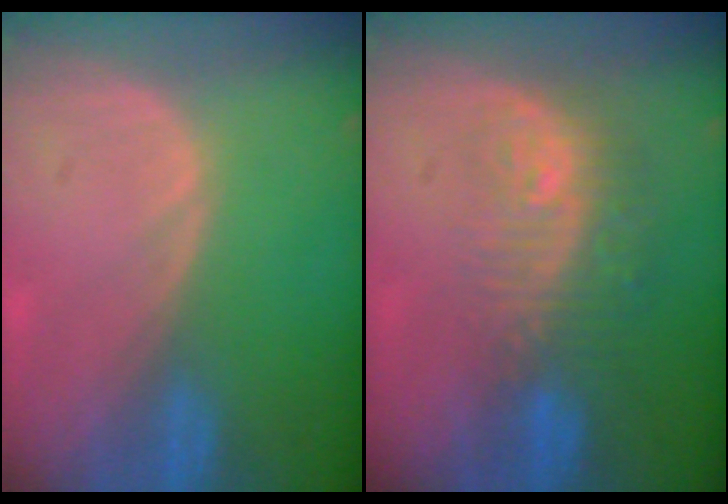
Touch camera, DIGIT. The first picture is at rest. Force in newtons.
{"total": 9.6, "press": 8.0, "slide": 5.4}